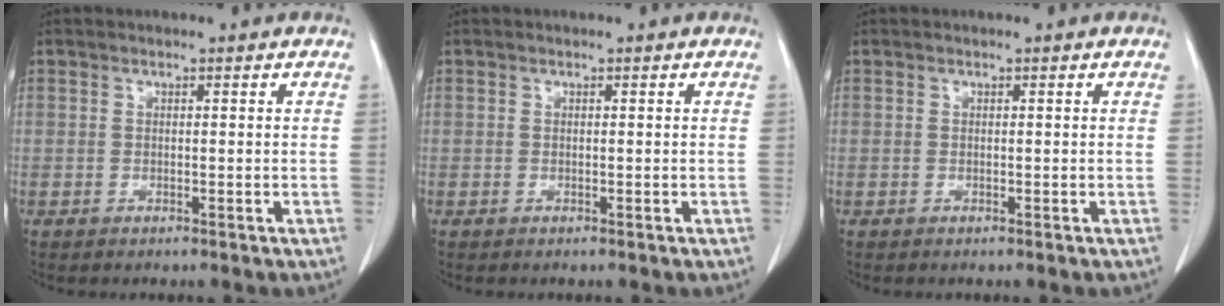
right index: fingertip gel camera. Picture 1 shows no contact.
{"total": 0.0}
{"total": 0.0}